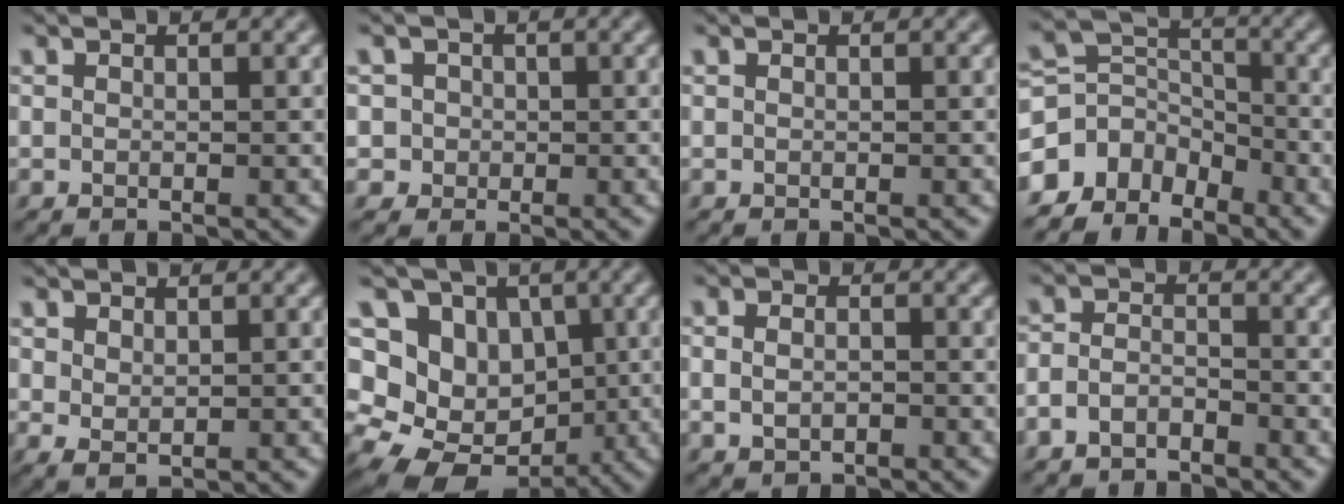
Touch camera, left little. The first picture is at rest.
{"total": 3.8, "force": [0.9, 3.5, 1.0], "torque": [-0.011, 0.024, 0.004]}
{"total": 0.0}
{"total": 5.6, "force": [-4.1, 3.5, 1.5], "torque": [-0.022, 0.010, -0.087]}
{"total": 1.5, "force": [0.6, 0.9, 1.0], "torque": [-0.024, -0.003, 0.017]}
{"total": 11.6, "force": [0.5, 9.7, 6.4], "torque": [-0.084, 0.018, -0.025]}
{"total": 2.0, "force": [-0.3, 1.4, 1.4], "torque": [-0.024, 0.002, -0.002]}
{"total": 2.2, "force": [-1.8, 1.1, 0.7], "torque": [-0.016, 0.005, -0.044]}